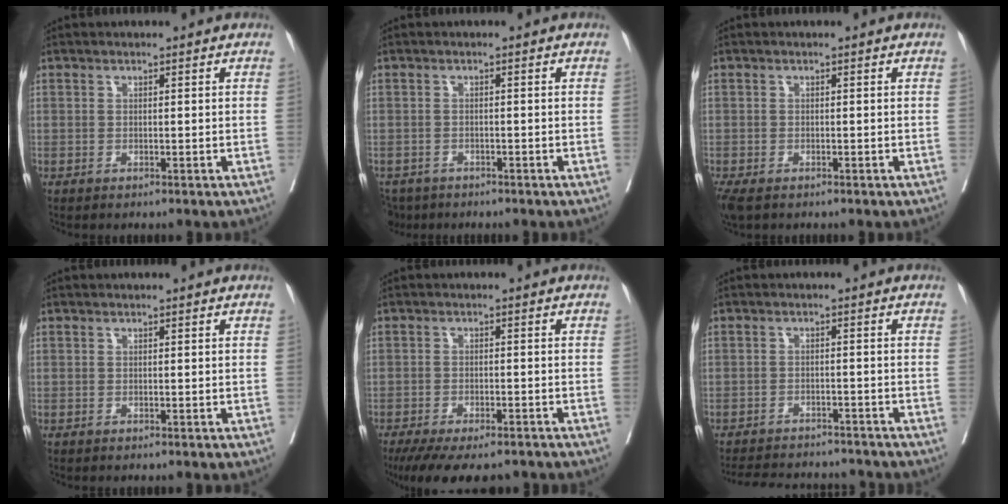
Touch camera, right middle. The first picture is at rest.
{"total": 4.2, "force": [-3.4, 2.3, 0.4], "torque": [-0.003, -0.003, -0.059]}
{"total": 4.9, "force": [-3.2, 2.6, 2.6], "torque": [-0.065, -0.015, -0.054]}
{"total": 0.0}
{"total": 12.4, "force": [-10.1, 3.7, 6.1], "torque": [-0.114, -0.019, -0.143]}
{"total": 11.7, "force": [-11.0, 2.6, 3.1], "torque": [-0.062, 0.004, -0.146]}